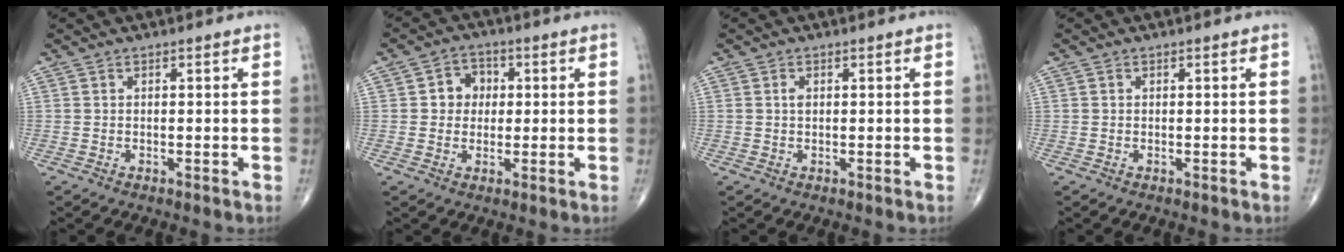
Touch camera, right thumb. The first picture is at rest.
{"total": 5.2, "force": [0.6, 4.6, 2.4], "torque": [-0.005, 0.009, 0.002]}
{"total": 1.0, "force": [0.2, 0.6, 0.7], "torque": [-0.010, 0.001, 0.002]}
{"total": 0.0}